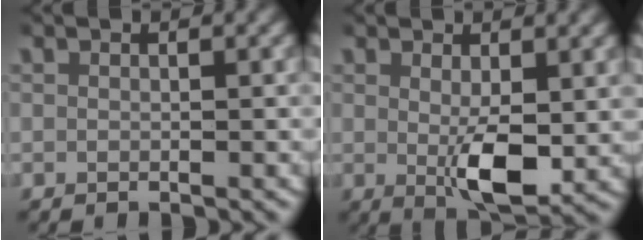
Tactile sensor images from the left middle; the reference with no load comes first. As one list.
[{"total": 4.4, "force": [0.1, 1.6, 4.1], "torque": [-0.068, -0.021, 0.008]}]